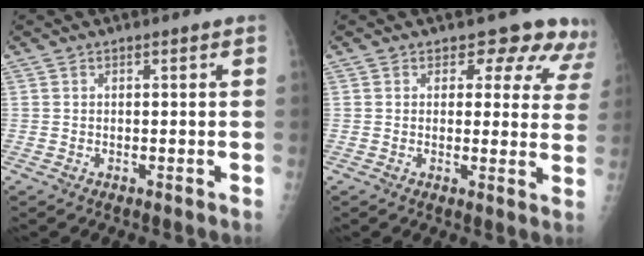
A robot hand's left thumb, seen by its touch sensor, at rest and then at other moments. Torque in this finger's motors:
{"motor_torque": [0.15, 0.33, -0.10, -0.17, 0.01]}